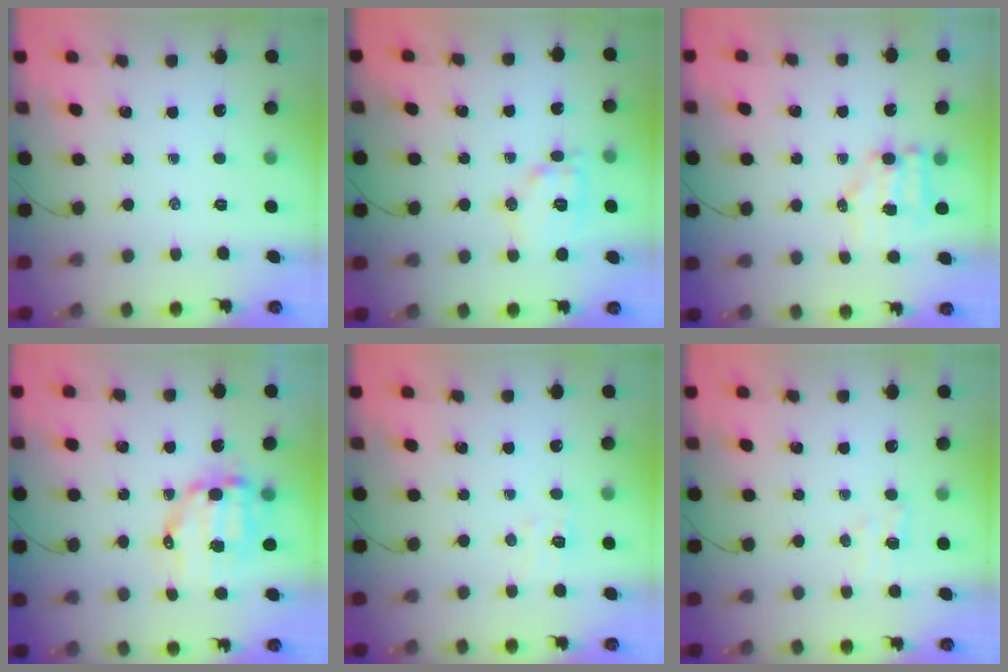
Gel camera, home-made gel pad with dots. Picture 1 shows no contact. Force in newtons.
{"total": 10.8, "press": 10.7, "slide": 0.5}
{"total": 6.2, "press": 6.1, "slide": 0.9}
{"total": 10.5, "press": 10.3, "slide": 2.2}
{"total": 6.5, "press": 6.4, "slide": 1.0}
{"total": 4.2, "press": 4.0, "slide": 1.3}